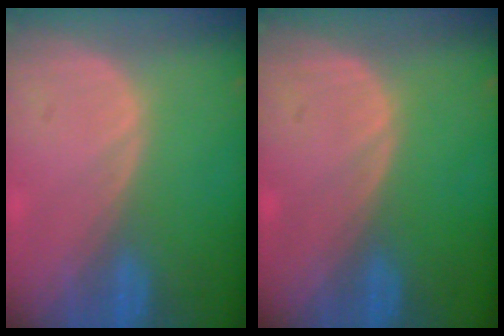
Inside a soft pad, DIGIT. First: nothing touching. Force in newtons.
{"total": 0.0}